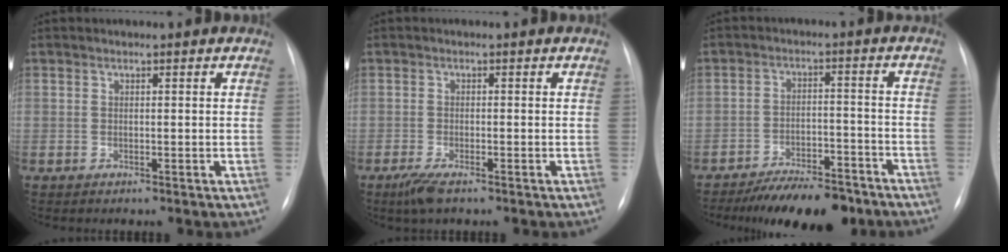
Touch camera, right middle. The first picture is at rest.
{"total": 3.2, "force": [-2.1, 0.7, 2.3], "torque": [-0.055, -0.008, -0.041]}
{"total": 11.7, "force": [-9.6, 3.8, 5.5], "torque": [-0.068, 0.007, -0.148]}